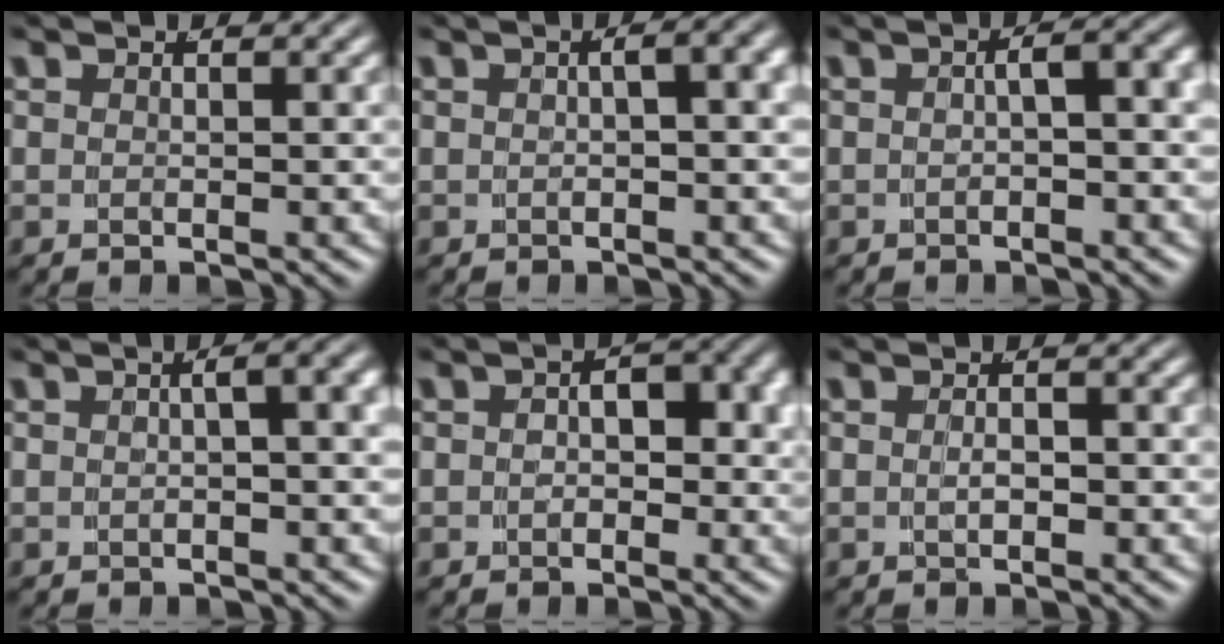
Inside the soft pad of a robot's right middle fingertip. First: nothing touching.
{"total": 2.7, "force": [0.3, 0.4, 2.7], "torque": [-0.020, 0.015, 0.004]}
{"total": 2.7, "force": [-0.2, 0.7, 2.5], "torque": [-0.024, 0.008, -0.003]}
{"total": 3.2, "force": [0.3, 0.5, 3.1], "torque": [-0.022, 0.017, 0.003]}
{"total": 2.7, "force": [-0.4, 1.7, 2.0], "torque": [-0.016, -0.006, -0.007]}
{"total": 0.9, "force": [-0.6, 0.0, 0.7], "torque": [-0.015, -0.003, -0.006]}